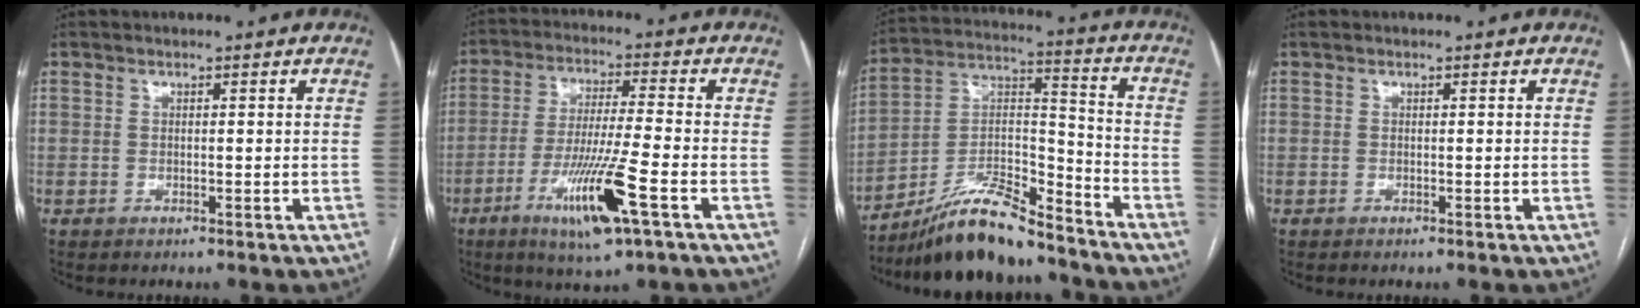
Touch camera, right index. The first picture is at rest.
{"total": 12.2, "force": [-5.3, 0.1, 11.0], "torque": [-0.212, -0.023, -0.094]}
{"total": 15.1, "force": [-13.3, 2.7, 6.7], "torque": [-0.118, 0.020, -0.238]}
{"total": 0.0}